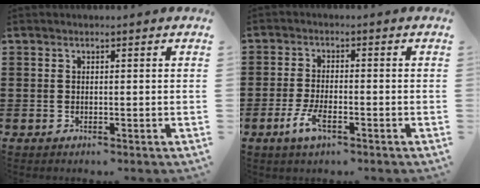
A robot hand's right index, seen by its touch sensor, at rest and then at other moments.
{"total": 4.5, "force": [-2.2, 1.5, 3.7], "torque": [-0.088, -0.007, -0.047]}